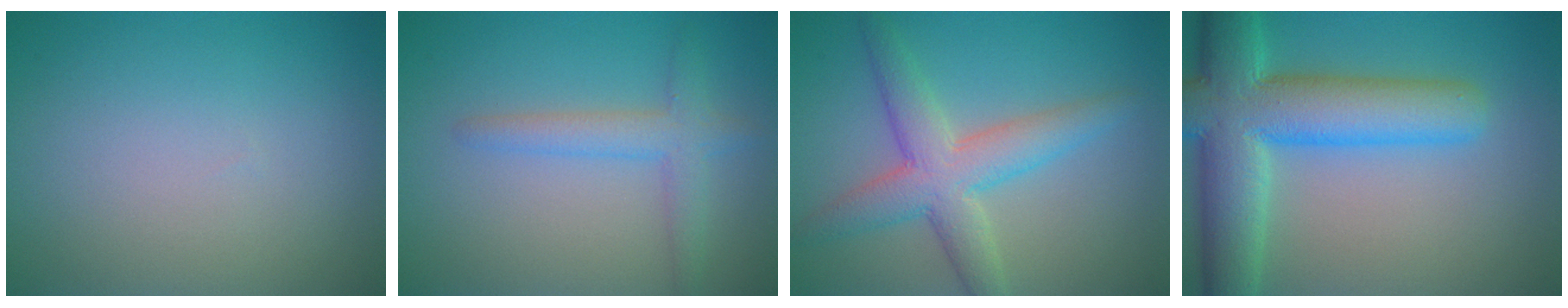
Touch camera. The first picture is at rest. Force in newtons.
{"total": 2.8, "press": 2.8, "slide": 0.2}
{"total": 5.4, "press": 5.4, "slide": 0.2}
{"total": 10.4, "press": 10.4, "slide": 0.4}